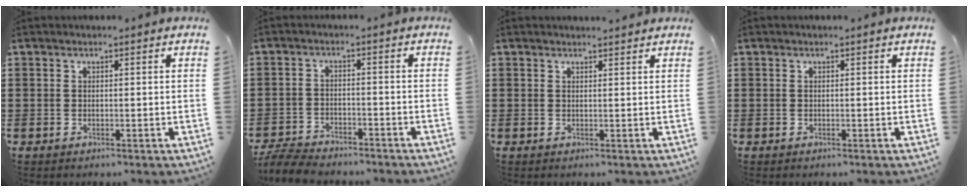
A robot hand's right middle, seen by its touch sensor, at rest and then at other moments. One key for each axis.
{"total": 5.5, "fx": -5.2, "fy": 1.0, "fz": 1.2, "tx": -0.034, "ty": 0.004, "tz": -0.107}
{"total": 0.5, "fx": 0.5, "fy": 0.0, "fz": 0.1, "tx": 0.004, "ty": -0.003, "tz": 0.009}
{"total": 0.0}